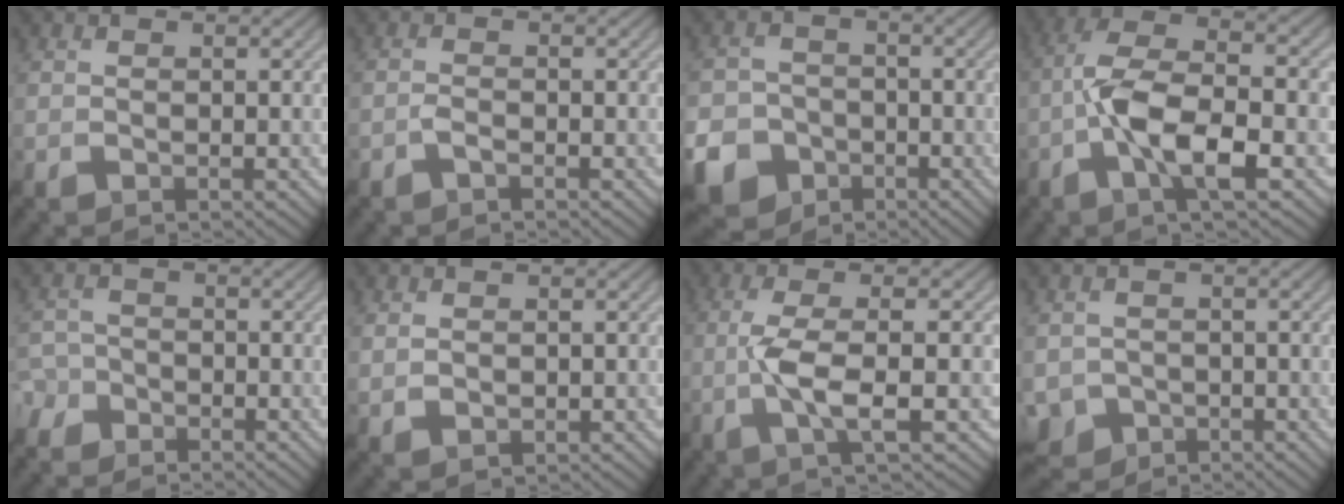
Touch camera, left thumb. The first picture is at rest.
{"total": 1.2, "force": [-0.9, 0.3, 0.7], "torque": [-0.014, 0.003, -0.021]}
{"total": 7.4, "force": [-4.0, 5.6, 2.9], "torque": [-0.078, -0.016, -0.086]}
{"total": 11.7, "force": [-3.5, 3.6, 10.6], "torque": [-0.209, 0.007, -0.076]}
{"total": 4.4, "force": [-2.8, 3.4, 0.6], "torque": [-0.006, -0.001, -0.069]}
{"total": 1.6, "force": [0.3, 1.0, 1.3], "torque": [-0.030, -0.003, 0.012]}
{"total": 7.5, "force": [-1.3, 1.3, 7.3], "torque": [-0.145, 0.012, -0.030]}
{"total": 3.8, "force": [-1.4, 3.4, 0.9], "torque": [-0.030, -0.018, -0.034]}